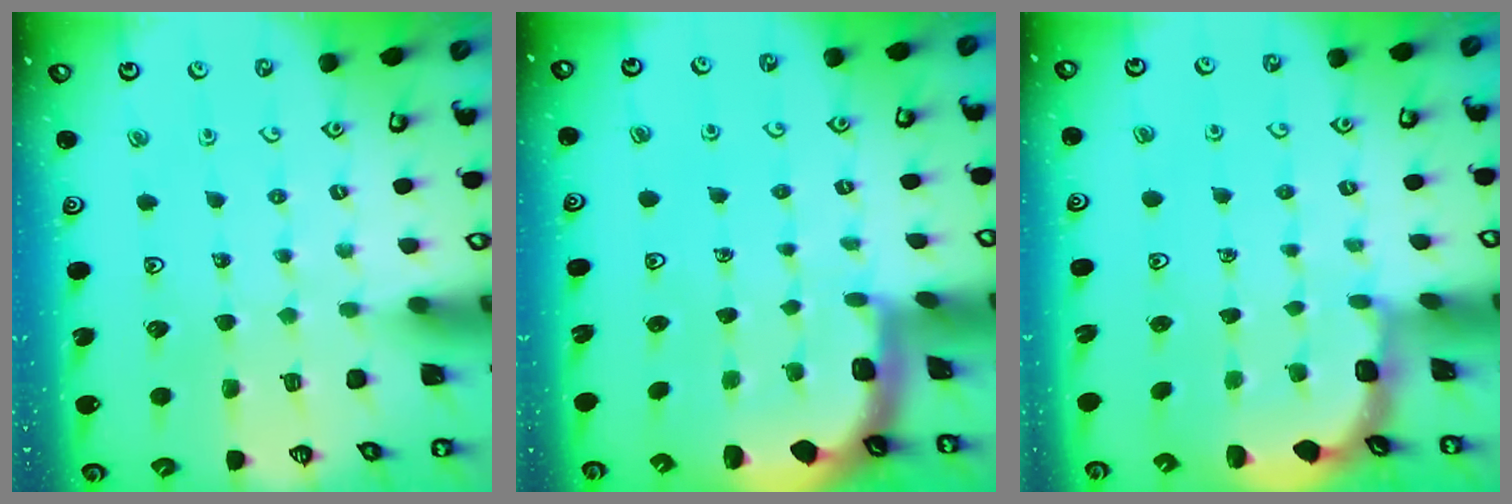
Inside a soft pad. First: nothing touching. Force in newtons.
{"total": 1.5, "press": 1.5, "slide": 0.2}
{"total": 2.4, "press": 1.8, "slide": 1.6}